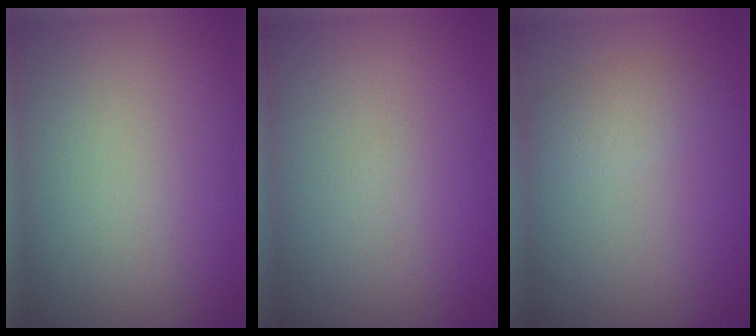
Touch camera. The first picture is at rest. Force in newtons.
{"total": 0.0}
{"total": 1.9, "press": 1.9, "slide": 0.1}